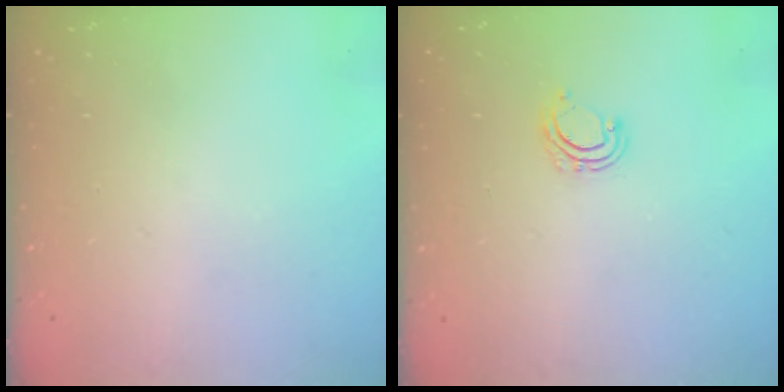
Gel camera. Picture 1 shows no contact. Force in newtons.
{"total": 6.0, "press": 5.8, "slide": 1.6}